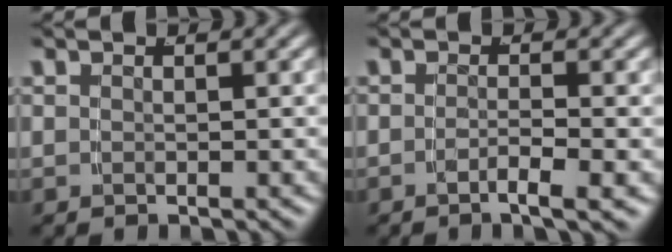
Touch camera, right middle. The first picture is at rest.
{"total": 2.2, "force": [-1.4, -0.4, 1.6], "torque": [-0.030, -0.006, -0.024]}